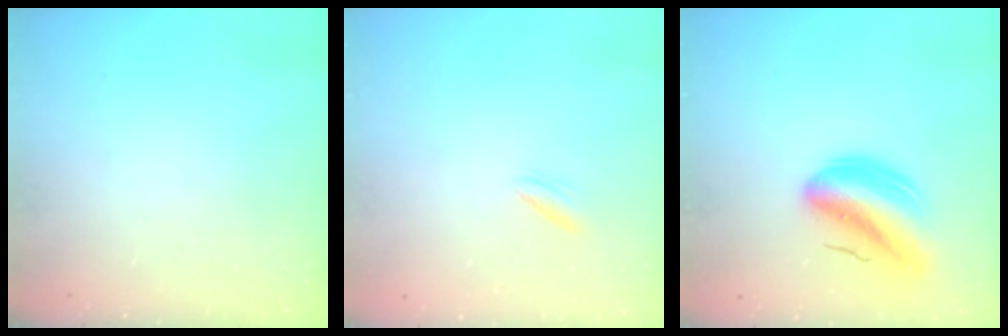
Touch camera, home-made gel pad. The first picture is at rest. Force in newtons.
{"total": 3.3, "press": 3.1, "slide": 1.2}
{"total": 11.6, "press": 11.1, "slide": 3.3}